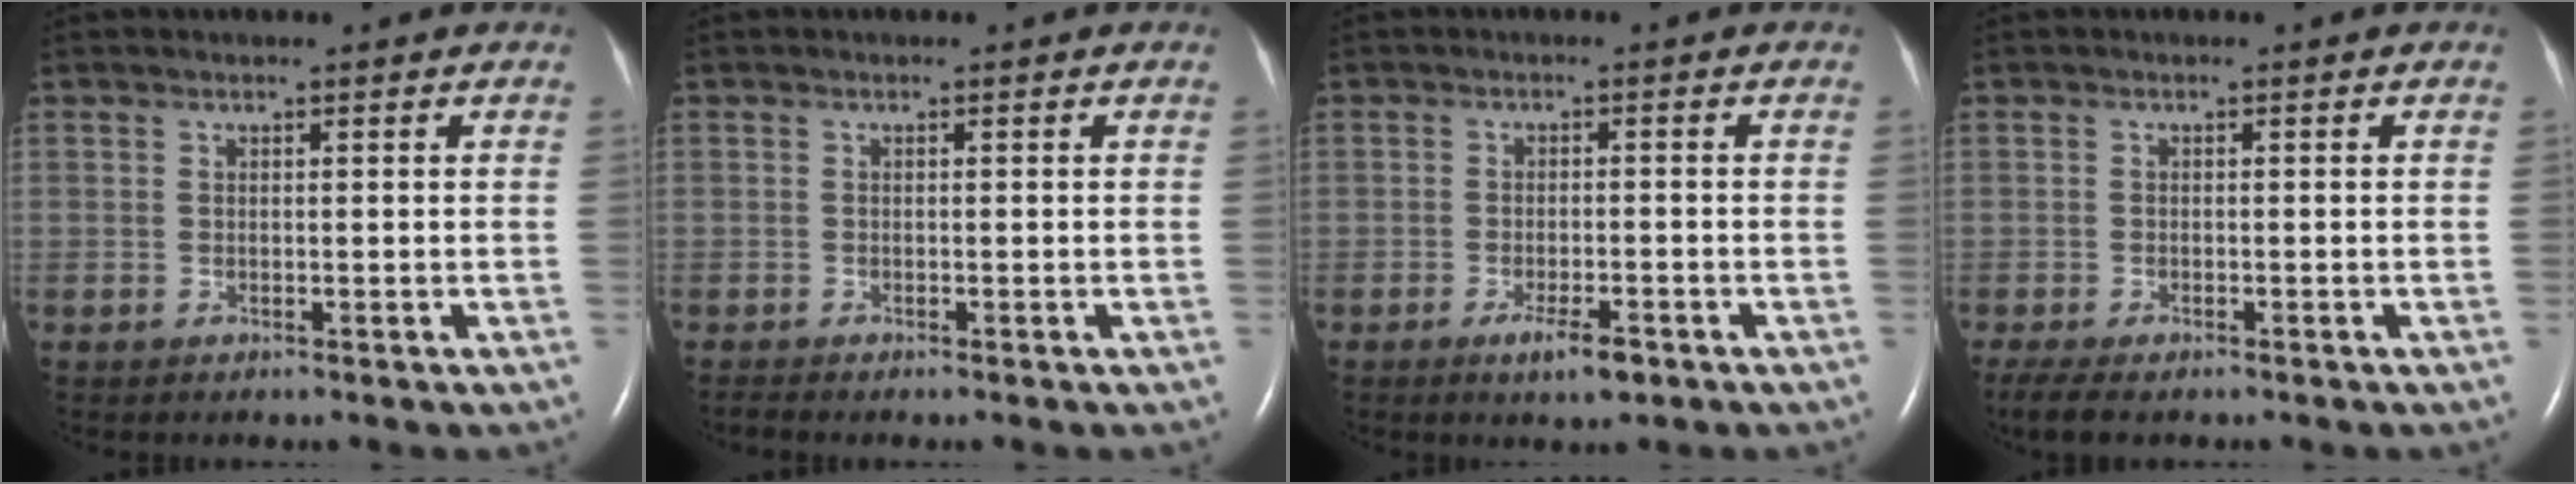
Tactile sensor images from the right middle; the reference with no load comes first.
{"total": 0.5, "force": [-0.5, -0.1, 0.2], "torque": [-0.007, -0.002, -0.010]}
{"total": 4.0, "force": [-2.4, 0.9, 3.1], "torque": [-0.058, -0.005, -0.037]}
{"total": 5.8, "force": [-4.3, 2.0, 3.3], "torque": [-0.060, -0.016, -0.069]}